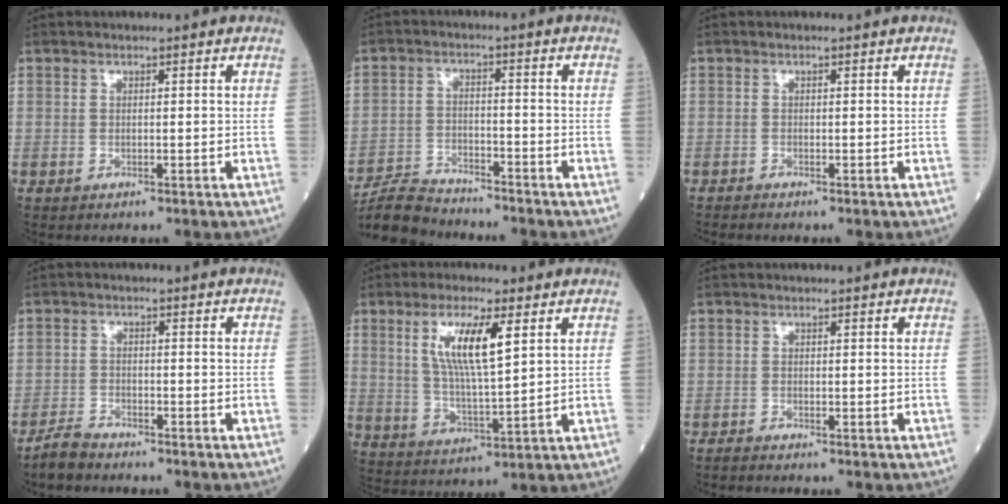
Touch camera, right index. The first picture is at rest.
{"total": 8.1, "force": [-8.0, 0.7, 0.7], "torque": [-0.021, -0.005, -0.150]}
{"total": 0.7, "force": [-0.7, 0.0, 0.1], "torque": [-0.006, -0.001, -0.016]}
{"total": 3.2, "force": [-3.0, 0.7, 0.7], "torque": [-0.018, -0.005, -0.060]}
{"total": 9.5, "force": [3.6, 1.5, 8.7], "torque": [-0.170, 0.001, 0.071]}
{"total": 0.9, "force": [-0.9, 0.0, 0.1], "torque": [-0.009, -0.001, -0.019]}